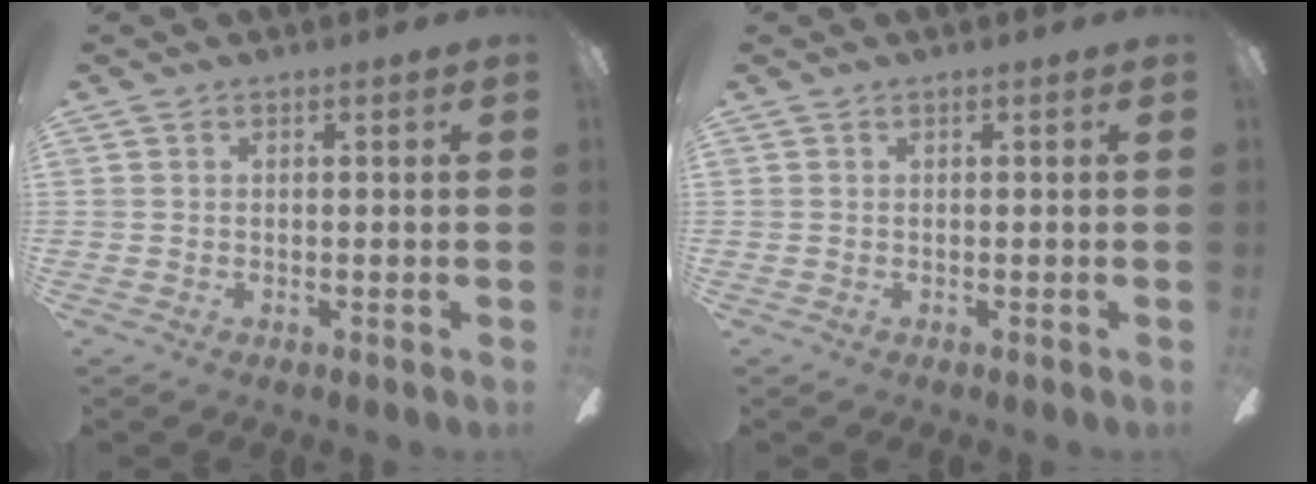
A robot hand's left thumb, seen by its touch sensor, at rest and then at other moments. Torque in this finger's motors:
{"motor_torque": [0.00, 0.00, 0.02, -0.02, 0.00]}